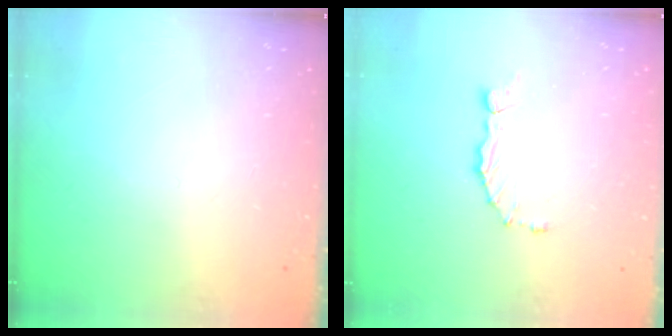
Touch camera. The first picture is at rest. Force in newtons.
{"total": 1.6, "press": 1.6, "slide": 0.3}